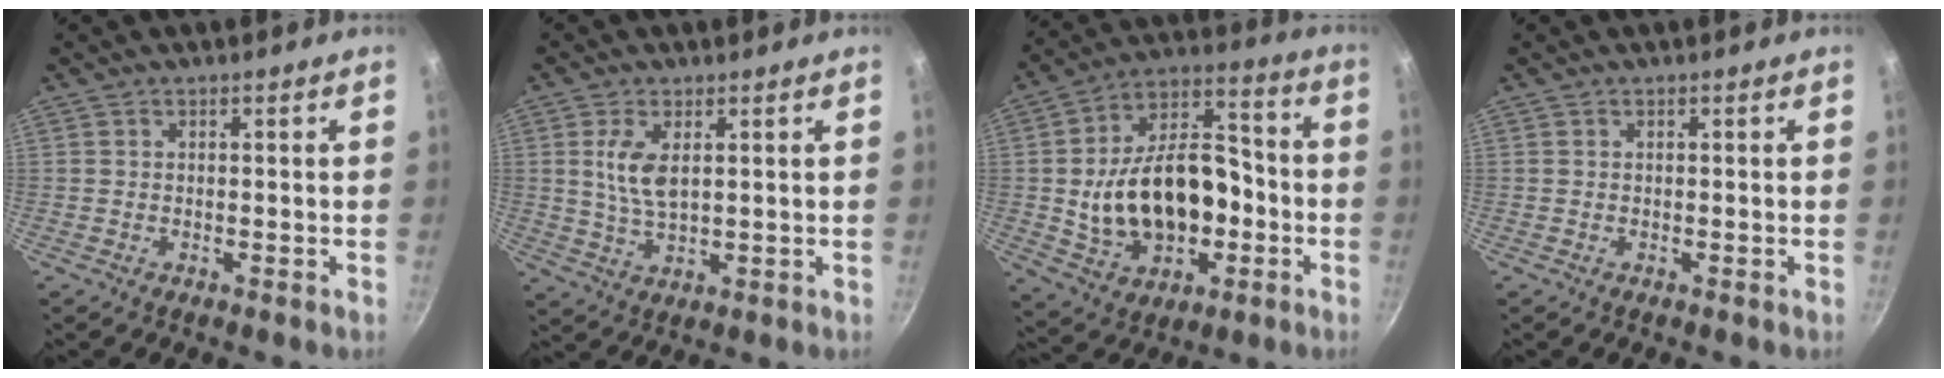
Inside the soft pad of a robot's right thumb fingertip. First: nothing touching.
{"total": 6.6, "force": [1.7, 3.1, 5.5], "torque": [-0.105, -0.011, 0.035]}
{"total": 21.7, "force": [-3.1, 14.2, 16.1], "torque": [-0.247, 0.055, -0.038]}
{"total": 0.0}